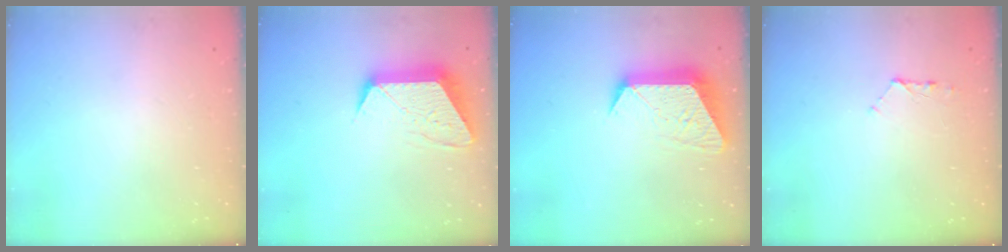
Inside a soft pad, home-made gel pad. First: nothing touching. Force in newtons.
{"total": 11.8, "press": 11.8, "slide": 0.8}
{"total": 12.1, "press": 12.1, "slide": 1.0}
{"total": 5.5, "press": 5.5, "slide": 0.6}